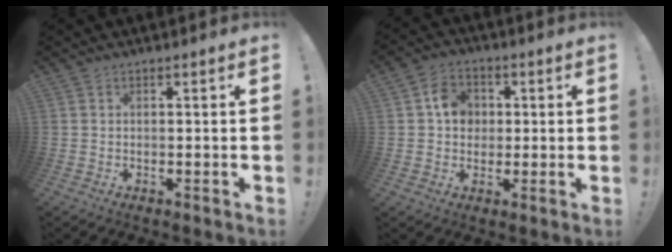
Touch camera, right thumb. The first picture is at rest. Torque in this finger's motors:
{"motor_torque": [0.07, 0.10, 0.15, 0.23, 0.01]}